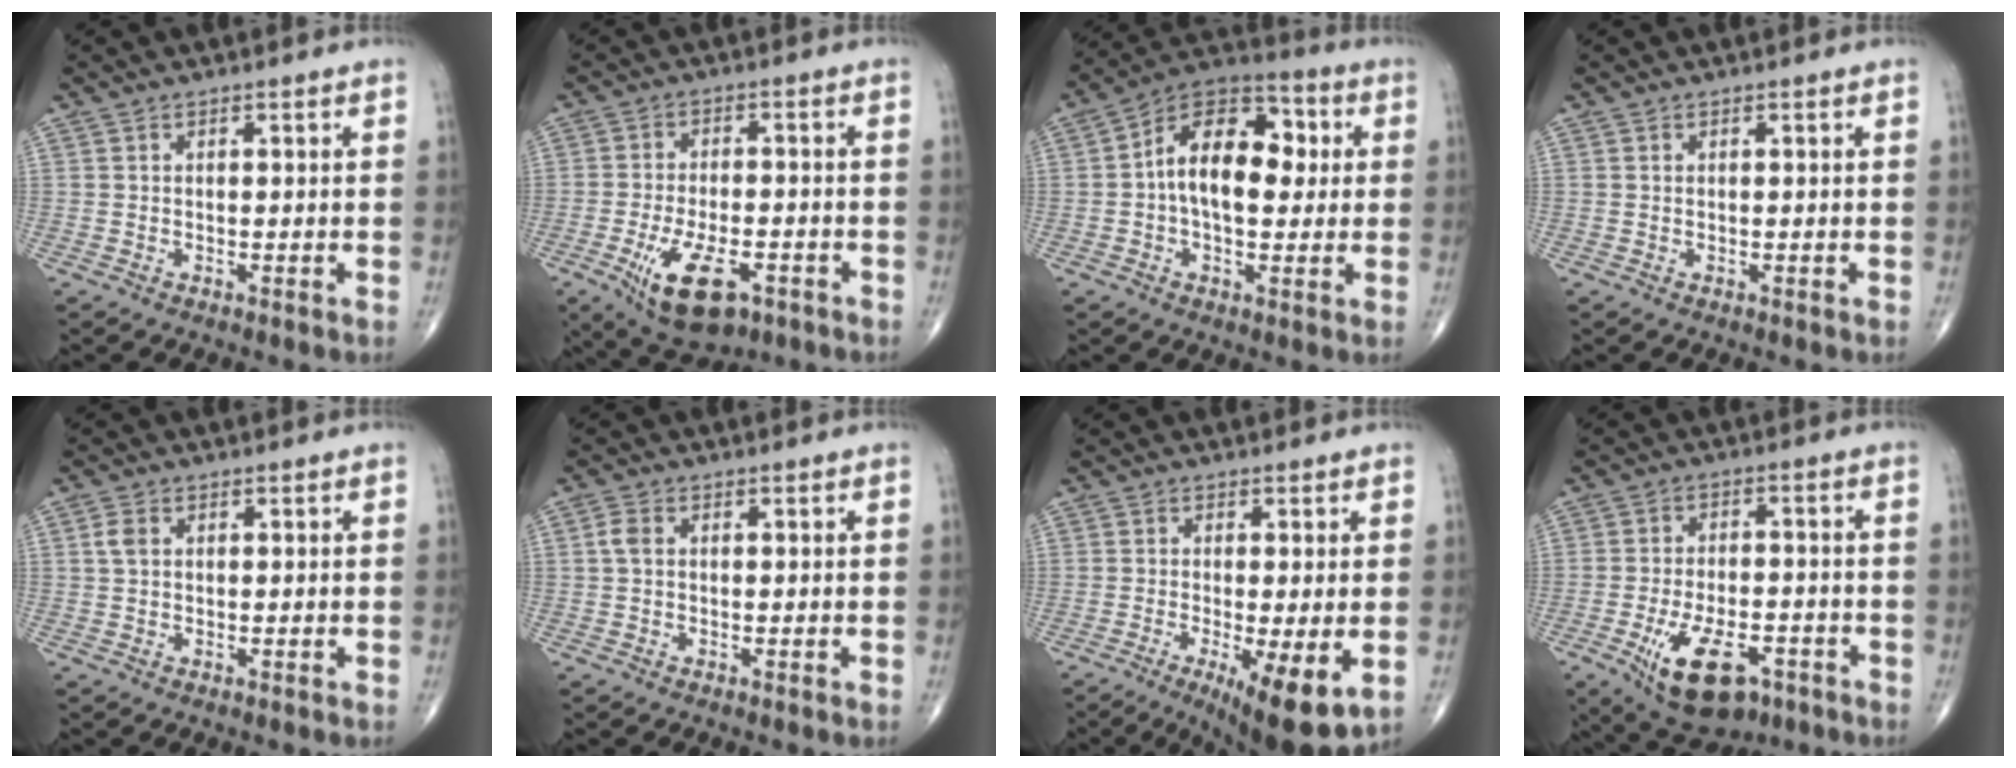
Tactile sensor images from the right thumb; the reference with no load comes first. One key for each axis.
{"total": 12.6, "fx": -5.6, "fy": 5.9, "fz": 9.6, "tx": -0.159, "ty": 0.009, "tz": -0.082}
{"total": 15.6, "fx": 1.4, "fy": 9.1, "fz": 12.6, "tx": -0.177, "ty": 0.032, "tz": 0.012}
{"total": 0.0}
{"total": 2.3, "fx": 0.5, "fy": 1.6, "fz": 1.5, "tx": -0.035, "ty": 0.006, "tz": 0.009}
{"total": 2.2, "fx": 0.2, "fy": 1.5, "fz": 1.6, "tx": -0.037, "ty": 0.006, "tz": 0.000}
{"total": 11.3, "fx": -3.5, "fy": 3.0, "fz": 10.4, "tx": -0.159, "ty": -0.023, "tz": -0.048}
{"total": 13.6, "fx": -6.4, "fy": 6.9, "fz": 9.8, "tx": -0.153, "ty": 0.017, "tz": -0.092}